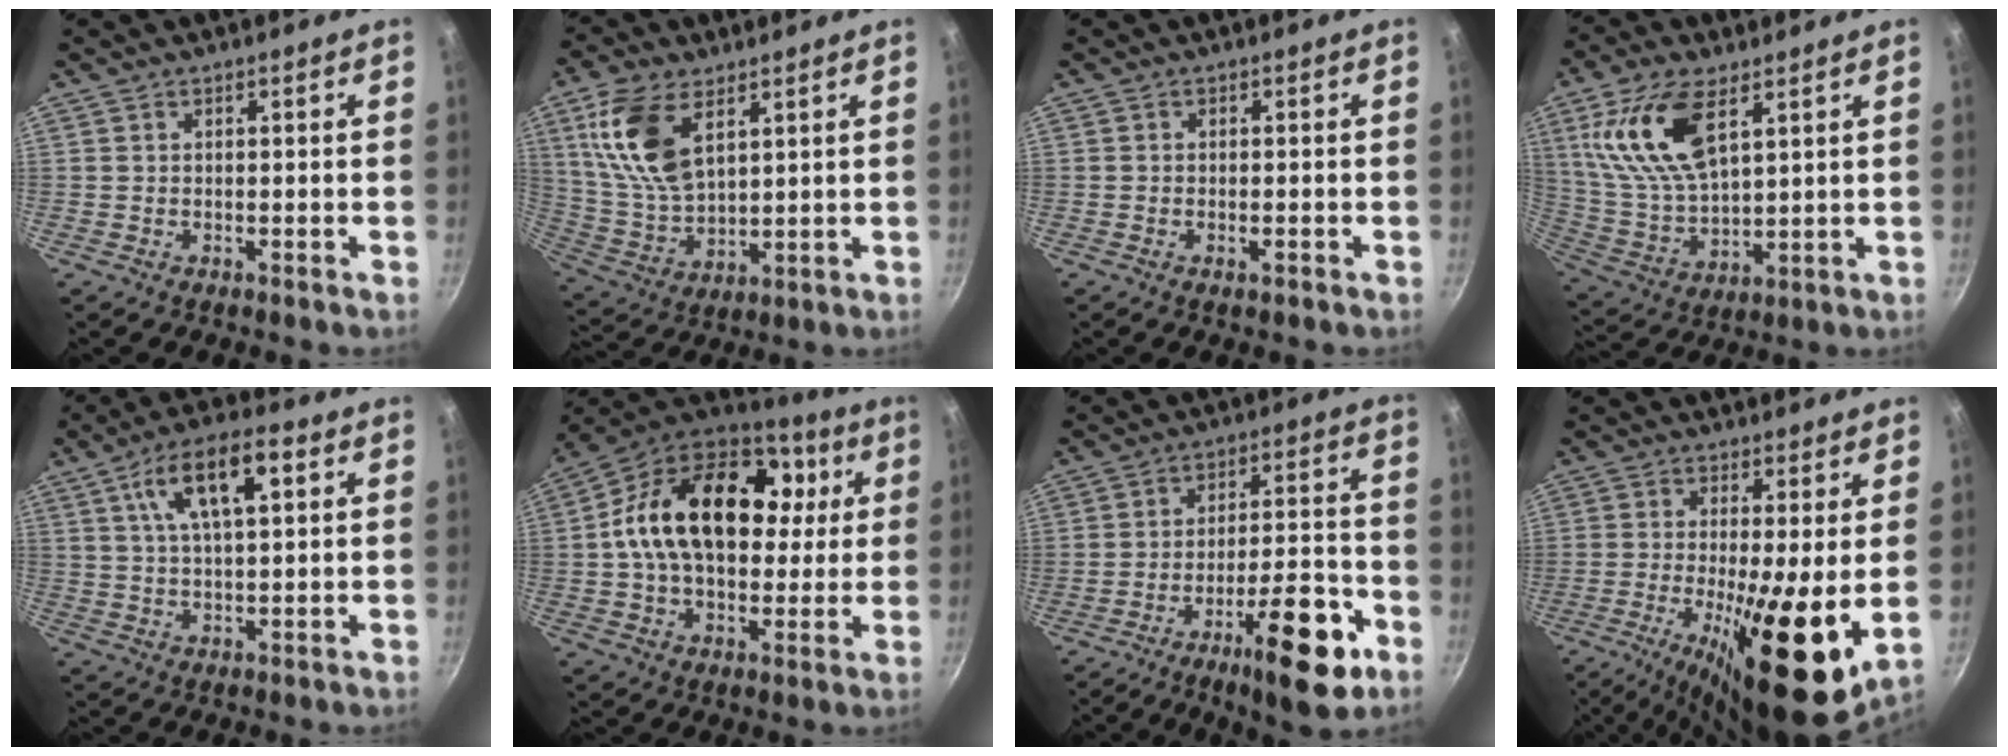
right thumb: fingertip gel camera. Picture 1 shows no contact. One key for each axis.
{"total": 14.8, "fx": 6.2, "fy": 7.9, "fz": 10.9, "tx": -0.206, "ty": -0.020, "tz": 0.132}
{"total": 1.3, "fx": -0.6, "fy": 0.5, "fz": 1.0, "tx": -0.019, "ty": 0.001, "tz": -0.012}
{"total": 16.4, "fx": 7.0, "fy": 7.7, "fz": 12.6, "tx": -0.239, "ty": -0.022, "tz": 0.147}
{"total": 12.4, "fx": 4.5, "fy": 5.0, "fz": 10.5, "tx": -0.172, "ty": 0.008, "tz": 0.075}
{"total": 26.4, "fx": 4.6, "fy": 17.7, "fz": 19.1, "tx": -0.304, "ty": 0.026, "tz": 0.062}
{"total": 16.5, "fx": -8.3, "fy": 4.9, "fz": 13.4, "tx": -0.181, "ty": 0.052, "tz": -0.118}
{"total": 16.6, "fx": -2.2, "fy": 4.2, "fz": 15.9, "tx": -0.257, "ty": -0.025, "tz": -0.032}